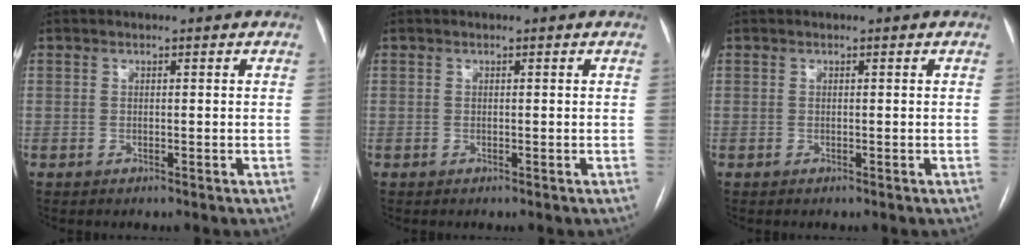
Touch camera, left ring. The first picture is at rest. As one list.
[{"total": 0.0}, {"total": 0.0}]